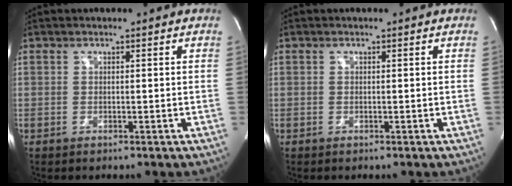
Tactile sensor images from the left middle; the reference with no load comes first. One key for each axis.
{"total": 0.0}